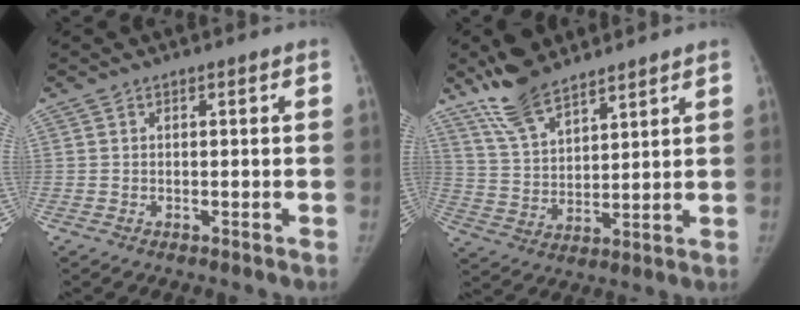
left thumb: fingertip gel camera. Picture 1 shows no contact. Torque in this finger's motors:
{"motor_torque": [0.82, -0.67, 0.93, -1.07, 0.26]}